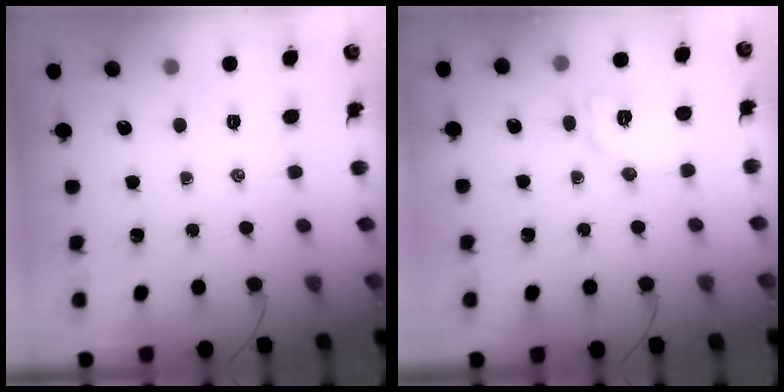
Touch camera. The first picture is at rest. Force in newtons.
{"total": 8.0, "press": 8.0, "slide": 0.3}